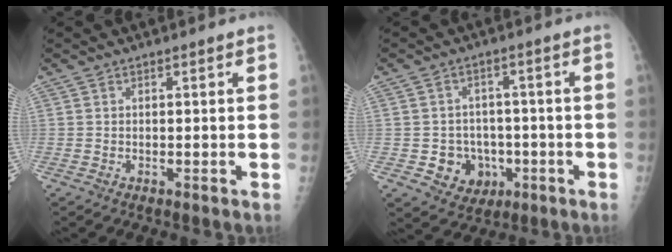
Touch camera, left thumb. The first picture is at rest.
{"total": 7.7, "force": [-2.2, 6.8, 3.0], "torque": [-0.014, 0.016, -0.023]}